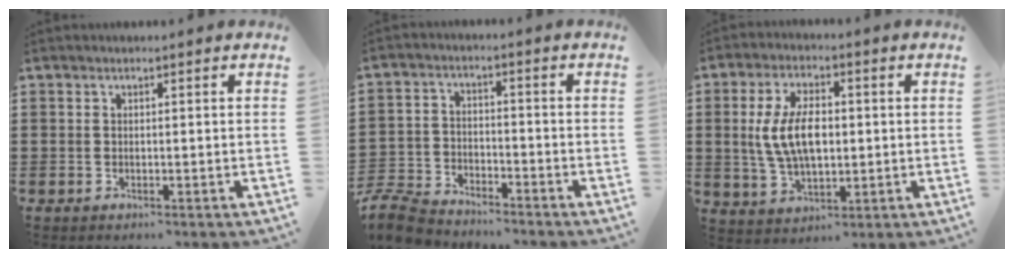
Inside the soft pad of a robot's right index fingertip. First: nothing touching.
{"total": 6.4, "force": [-6.1, 1.5, 1.1], "torque": [-0.048, 0.006, -0.129]}
{"total": 8.9, "force": [0.4, 4.7, 7.6], "torque": [-0.157, 0.005, 0.001]}